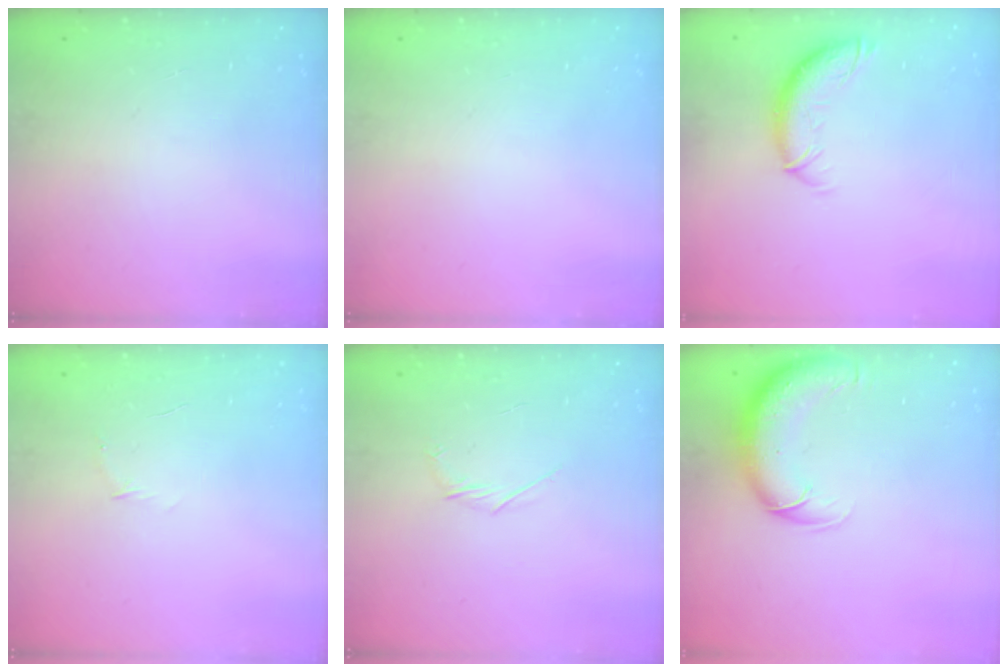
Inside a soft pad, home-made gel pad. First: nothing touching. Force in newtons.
{"total": 0.0}
{"total": 10.3, "press": 10.3, "slide": 0.8}
{"total": 3.8, "press": 3.6, "slide": 1.1}
{"total": 4.3, "press": 4.1, "slide": 1.1}
{"total": 11.0, "press": 10.6, "slide": 2.8}